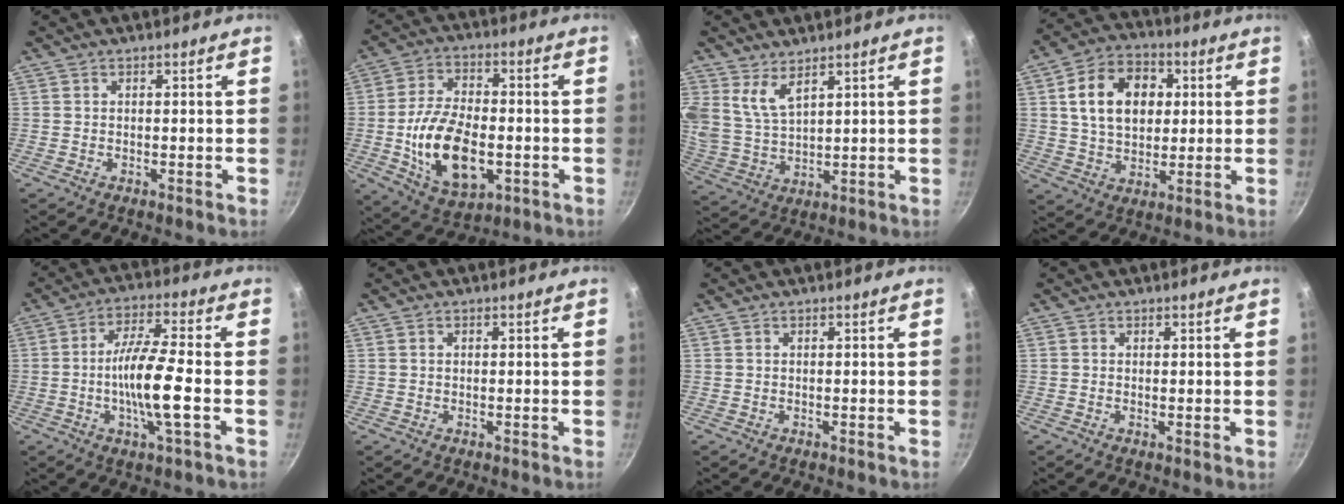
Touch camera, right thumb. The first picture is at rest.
{"total": 16.8, "force": [-3.1, 9.5, 13.5], "torque": [-0.232, 0.013, -0.047]}
{"total": 5.7, "force": [3.8, 2.8, 3.2], "torque": [-0.058, -0.031, 0.084]}
{"total": 14.7, "force": [3.1, 10.5, 9.8], "torque": [-0.136, 0.009, 0.045]}
{"total": 11.4, "force": [-2.3, 1.7, 11.0], "torque": [-0.203, 0.020, -0.049]}
{"total": 0.7, "force": [0.2, 0.5, 0.4], "torque": [-0.006, 0.003, 0.003]}
{"total": 0.0}
{"total": 0.5, "force": [0.2, 0.2, 0.4], "torque": [-0.006, -0.007, -0.001]}